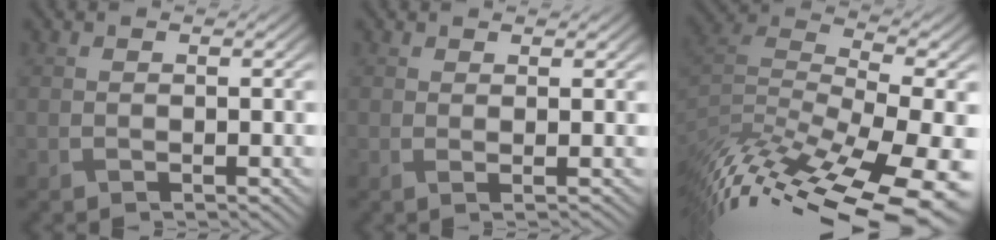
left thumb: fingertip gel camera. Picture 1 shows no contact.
{"total": 1.3, "force": [0.9, 0.1, 0.9], "torque": [-0.013, 0.000, 0.007]}
{"total": 15.7, "force": [-9.5, 4.9, 11.4], "torque": [-0.199, 0.003, -0.111]}